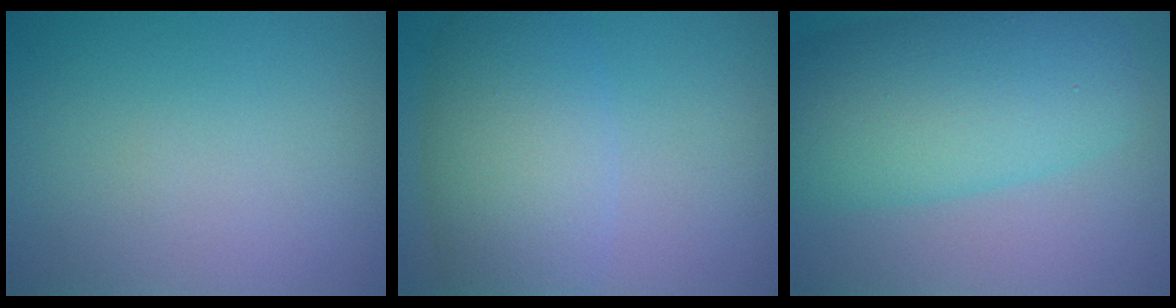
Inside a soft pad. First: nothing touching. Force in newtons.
{"total": 7.3, "press": 7.3, "slide": 0.7}
{"total": 9.5, "press": 9.5, "slide": 0.2}